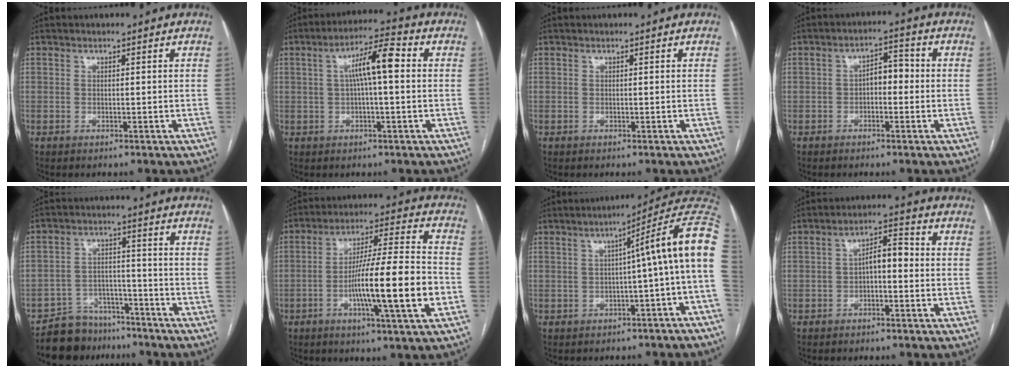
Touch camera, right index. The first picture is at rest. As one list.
[{"total": 7.8, "force": [1.1, 1.1, 7.6], "torque": [-0.134, 0.027, 0.014]}, {"total": 0.0}, {"total": 4.1, "force": [-0.5, 2.0, 3.5], "torque": [-0.052, 0.023, -0.011]}, {"total": 8.5, "force": [-7.2, 4.5, 0.2], "torque": [0.009, 0.030, -0.119]}, {"total": 15.9, "force": [-4.4, 0.1, 15.3], "torque": [-0.257, -0.001, -0.074]}, {"total": 11.0, "force": [-0.1, -0.7, 11.0], "torque": [-0.130, 0.035, -0.013]}, {"total": 4.8, "force": [-0.2, 1.7, 4.4], "torque": [-0.071, 0.024, -0.005]}]